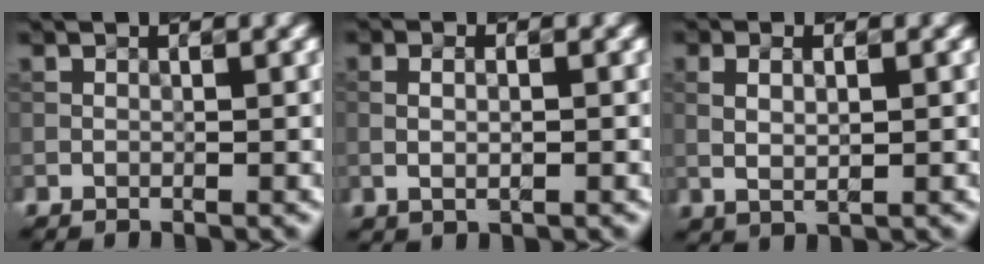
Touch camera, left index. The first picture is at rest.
{"total": 1.7, "force": [-0.1, 0.7, 1.6], "torque": [-0.033, -0.002, -0.003]}
{"total": 2.2, "force": [0.3, 0.8, 2.0], "torque": [-0.045, 0.001, 0.008]}